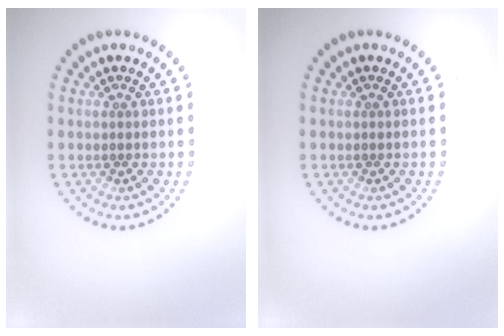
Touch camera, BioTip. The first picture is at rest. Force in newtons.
{"total": 0.0}